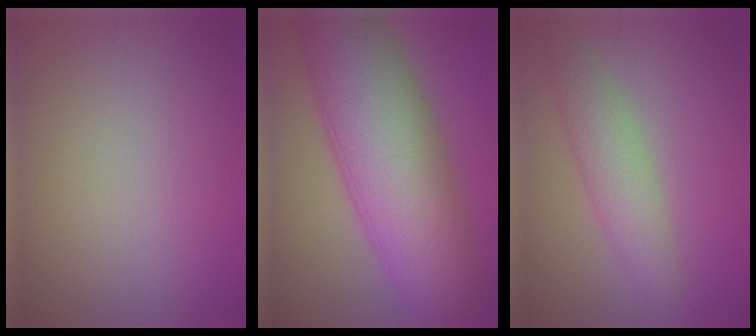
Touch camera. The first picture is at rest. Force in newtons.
{"total": 13.8, "press": 13.8, "slide": 0.2}
{"total": 3.8, "press": 3.8, "slide": 0.0}